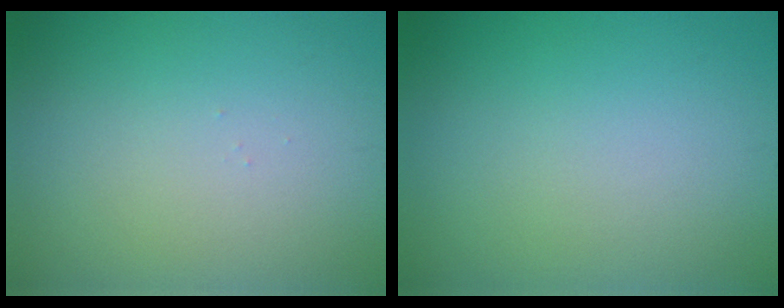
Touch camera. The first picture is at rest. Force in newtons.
{"total": 0.0}